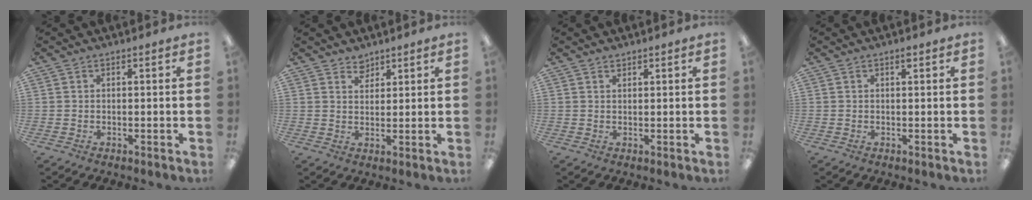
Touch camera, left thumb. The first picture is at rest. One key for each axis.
{"total": 3.3, "fx": 2.8, "fy": 1.6, "fz": 0.4, "tx": 0.003, "ty": -0.017, "tz": 0.053}
{"total": 1.0, "fx": 1.0, "fy": 0.3, "fz": 0.1, "tx": -0.002, "ty": 0.000, "tz": 0.018}
{"total": 1.1, "fx": 0.7, "fy": 0.3, "fz": 0.7, "tx": -0.009, "ty": -0.003, "tz": 0.011}